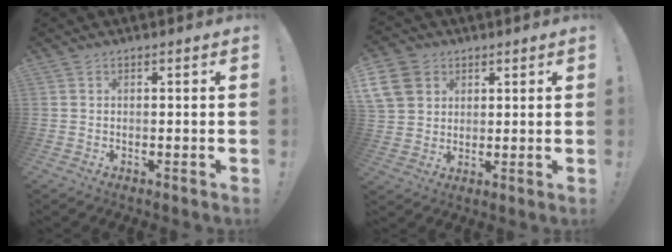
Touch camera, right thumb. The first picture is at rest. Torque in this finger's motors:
{"motor_torque": [-0.82, 1.27, 0.51, 0.89, 0.07]}